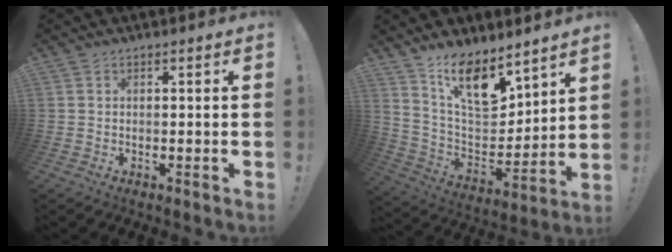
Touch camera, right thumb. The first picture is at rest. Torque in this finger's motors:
{"motor_torque": [-0.79, 1.71, 1.47, 1.30, 0.29]}